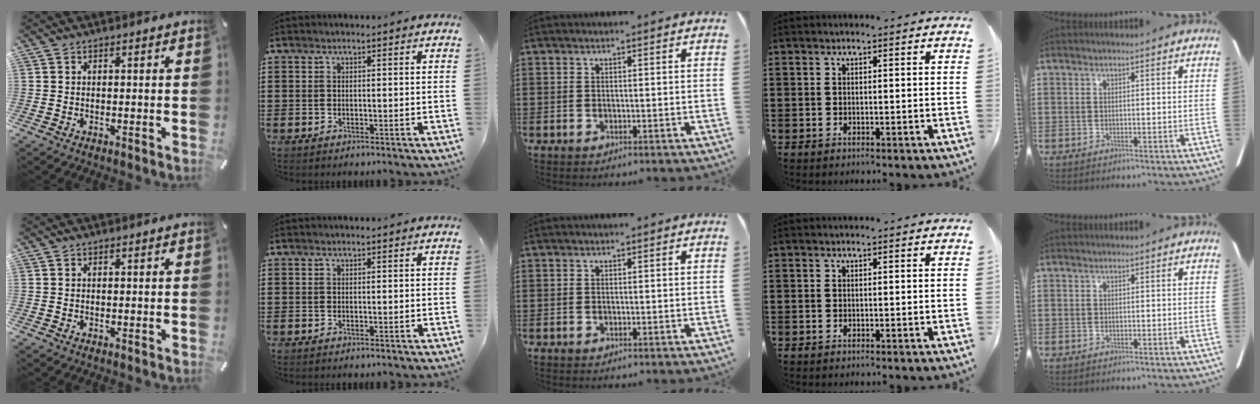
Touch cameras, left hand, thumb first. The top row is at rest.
{}